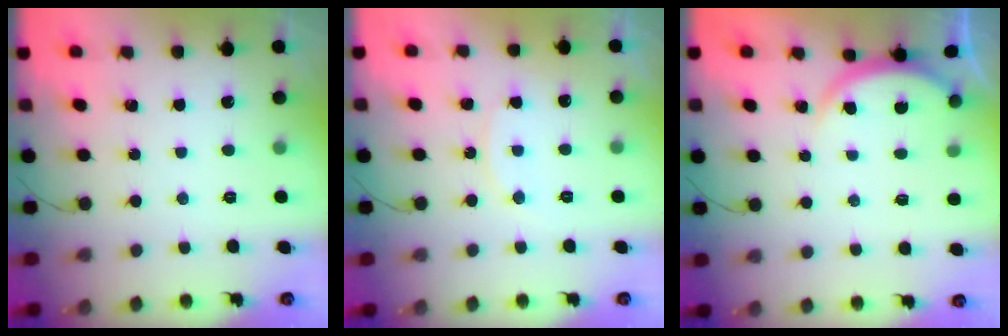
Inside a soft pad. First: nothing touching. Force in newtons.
{"total": 8.2, "press": 8.1, "slide": 0.5}
{"total": 4.7, "press": 4.7, "slide": 0.2}